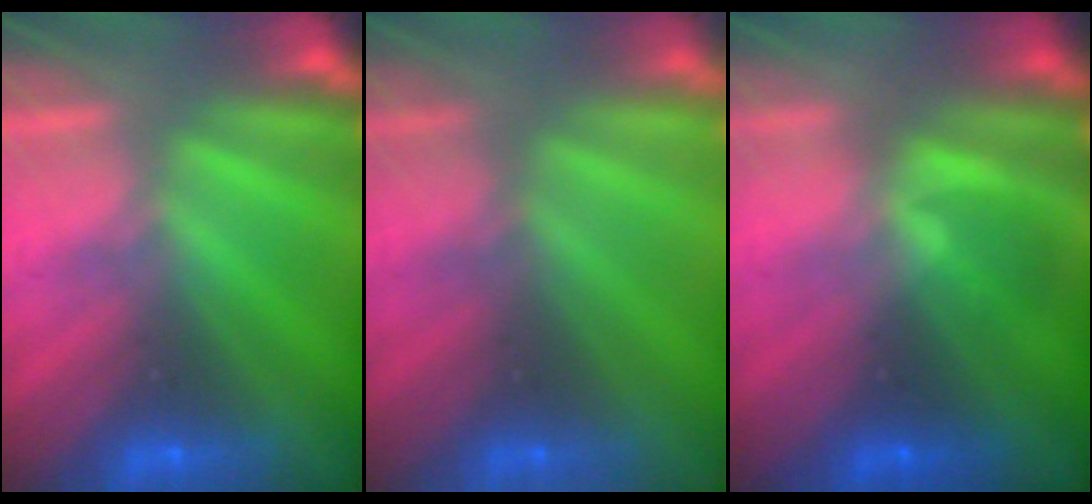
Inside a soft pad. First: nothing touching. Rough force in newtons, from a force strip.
{"total": 3.0}
{"total": 1.2}